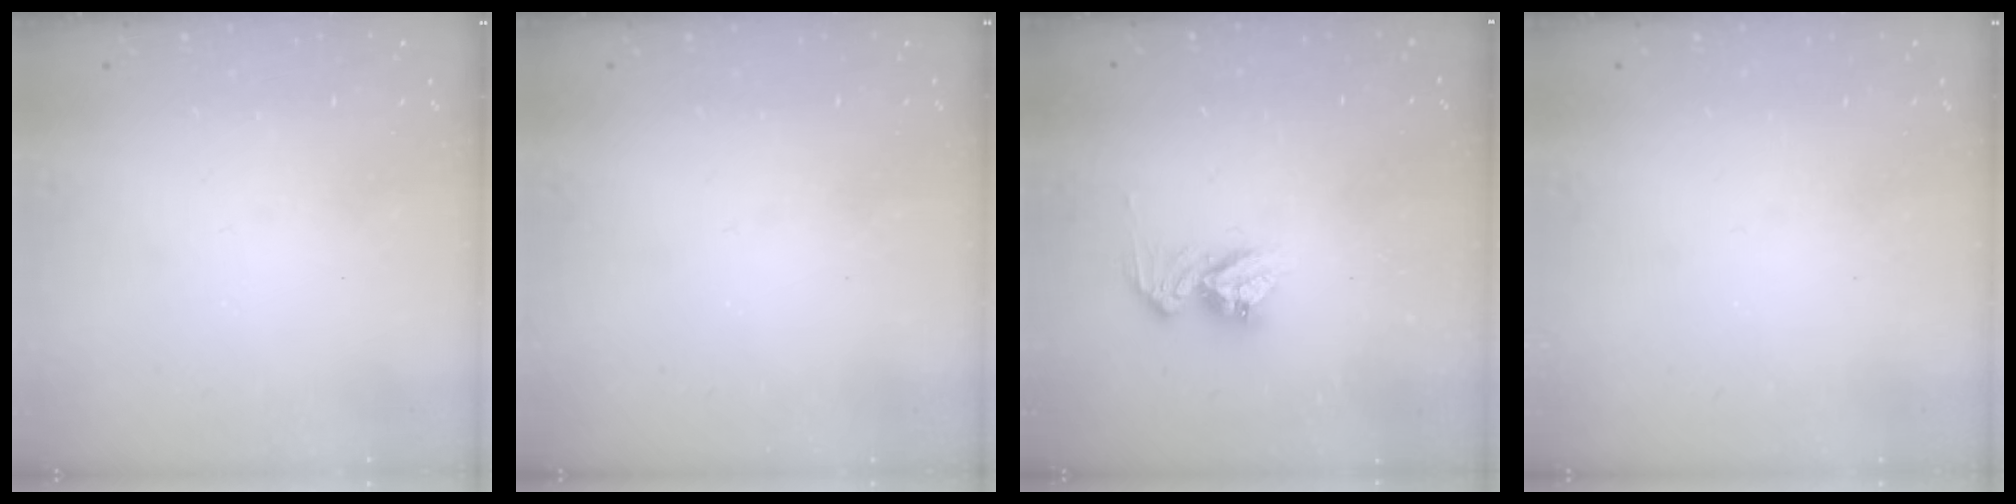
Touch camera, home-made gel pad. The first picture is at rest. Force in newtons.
{"total": 0.0}
{"total": 10.0, "press": 9.9, "slide": 0.7}
{"total": 0.0}